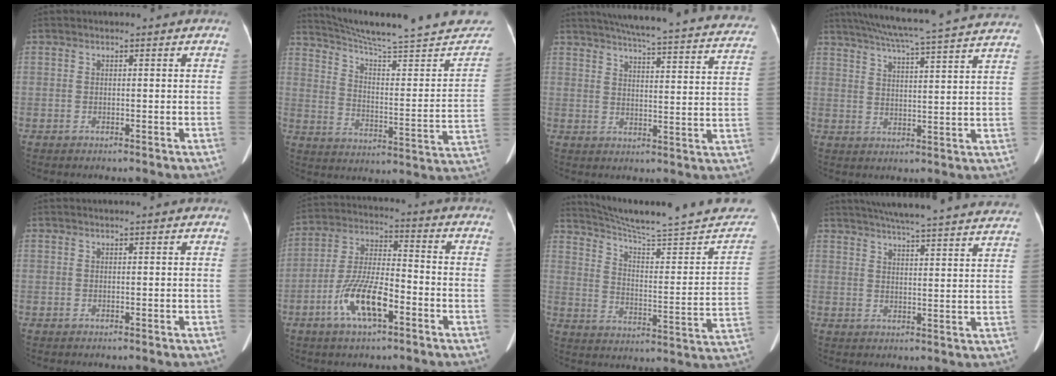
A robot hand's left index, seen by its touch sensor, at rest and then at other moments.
{"total": 27.5, "force": [24.8, 2.0, 11.6], "torque": [-0.169, -0.083, 0.324]}
{"total": 30.5, "force": [27.5, 3.2, 12.8], "torque": [-0.191, -0.061, 0.321]}
{"total": 24.5, "force": [22.0, 0.4, 10.7], "torque": [-0.182, -0.012, 0.279]}
{"total": 1.4, "force": [1.2, 0.0, 0.6], "torque": [-0.006, 0.010, 0.019]}
{"total": 10.4, "force": [-4.8, 2.9, 8.8], "torque": [-0.182, -0.005, -0.090]}
{"total": 25.7, "force": [23.3, 1.6, 10.8], "torque": [-0.153, -0.071, 0.308]}
{"total": 29.2, "force": [26.9, 1.9, 11.2], "torque": [-0.175, -0.046, 0.324]}